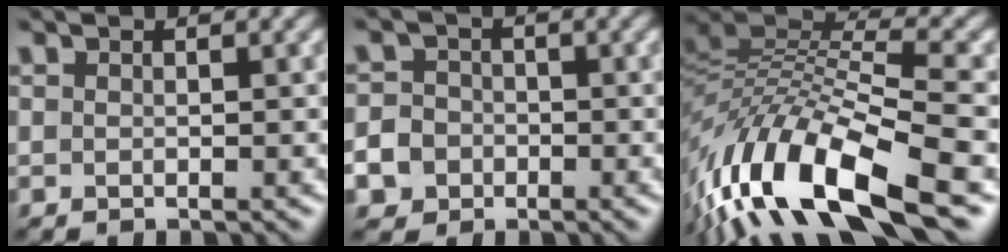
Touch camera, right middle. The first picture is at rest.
{"total": 8.8, "force": [-4.4, 7.3, 2.1], "torque": [-0.058, -0.027, -0.101]}
{"total": 14.1, "force": [-6.6, 4.9, 11.5], "torque": [-0.235, 0.019, -0.125]}